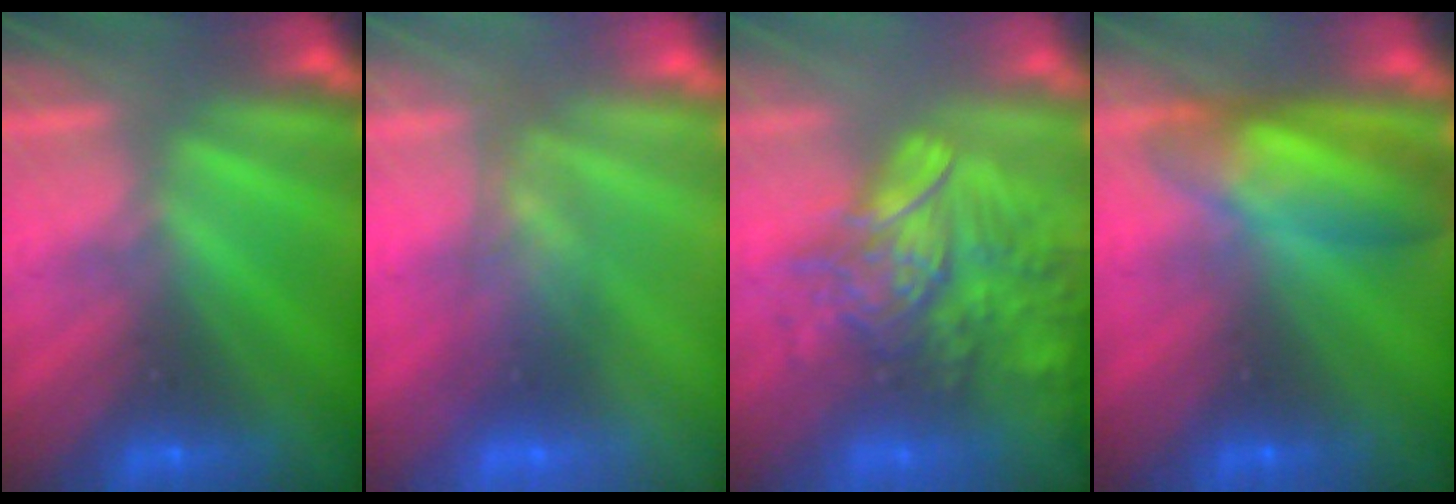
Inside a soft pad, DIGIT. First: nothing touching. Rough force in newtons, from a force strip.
{"total": 2.5}
{"total": 5.8}
{"total": 10.0}